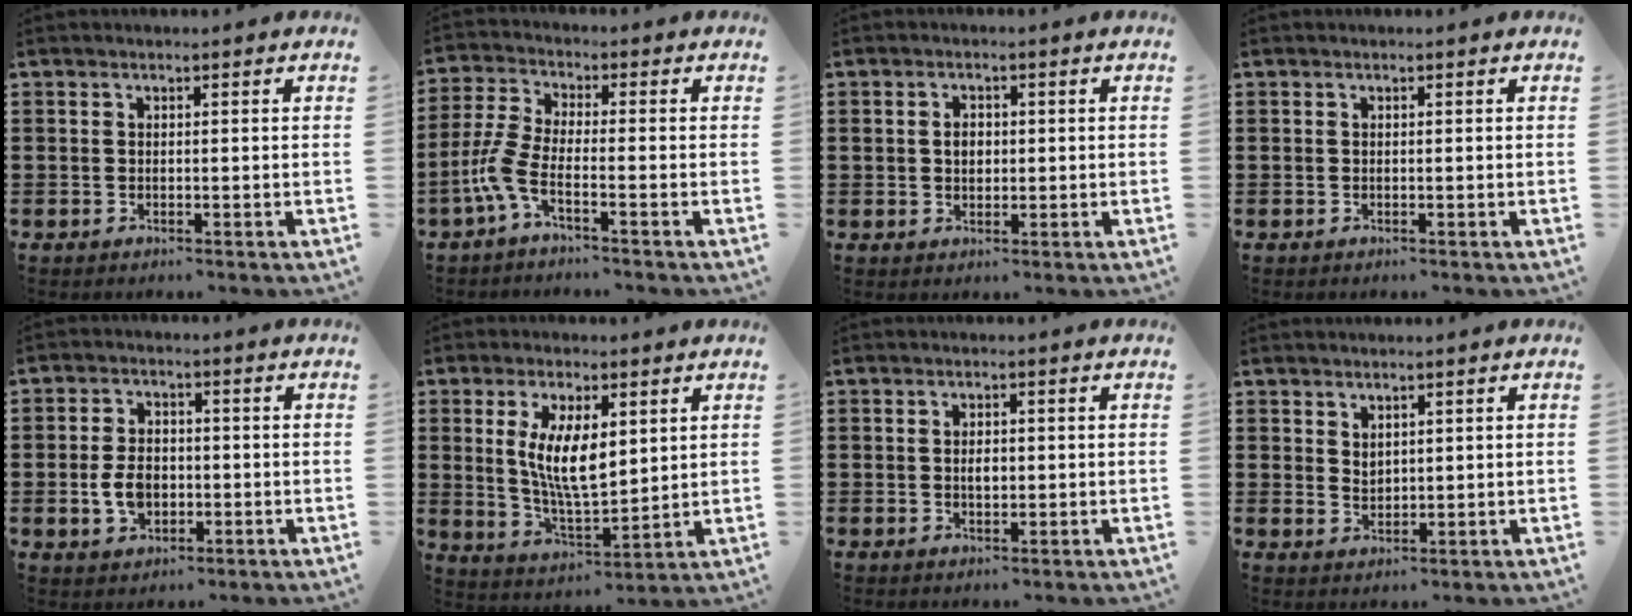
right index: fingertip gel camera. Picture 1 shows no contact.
{"total": 5.4, "force": [-2.8, 1.6, 4.4], "torque": [-0.127, -0.015, -0.061]}
{"total": 2.4, "force": [0.2, 1.7, 1.7], "torque": [-0.036, 0.008, 0.002]}
{"total": 0.0}
{"total": 4.6, "force": [-0.9, 3.4, 3.0], "torque": [-0.067, -0.001, -0.022]}
{"total": 8.8, "force": [1.9, 3.5, 7.9], "torque": [-0.146, 0.005, 0.034]}
{"total": 2.0, "force": [-0.1, 1.0, 1.7], "torque": [-0.033, 0.004, -0.004]}
{"total": 2.1, "force": [1.8, 1.1, 0.3], "torque": [-0.010, 0.004, 0.034]}